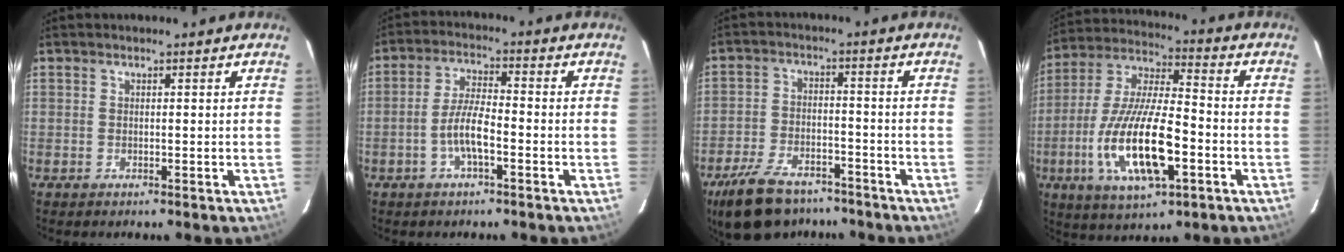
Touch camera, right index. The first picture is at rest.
{"total": 5.9, "force": [-2.5, 1.5, 5.1], "torque": [-0.106, 0.006, -0.047]}
{"total": 15.2, "force": [-11.5, 7.2, 6.8], "torque": [-0.163, -0.002, -0.181]}
{"total": 18.9, "force": [-6.2, 6.3, 16.8], "torque": [-0.346, -0.019, -0.109]}